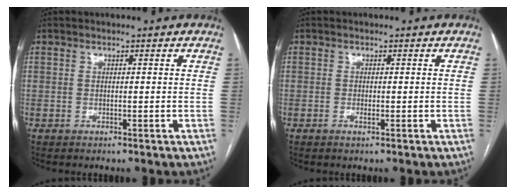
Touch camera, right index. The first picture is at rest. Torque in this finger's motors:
{"motor_torque": [-0.22, -0.17, -0.01, -0.02]}